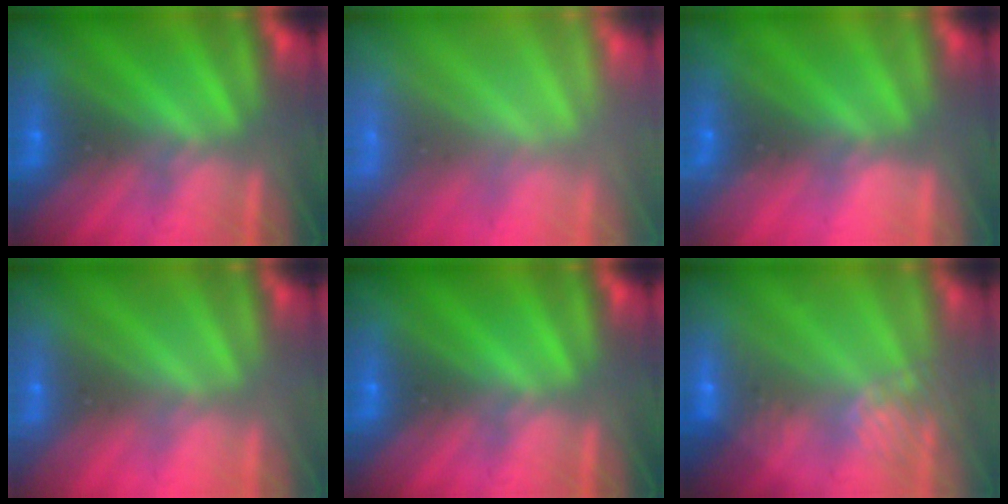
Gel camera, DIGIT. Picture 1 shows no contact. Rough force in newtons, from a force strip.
{"total": 5.9}
{"total": 2.3}
{"total": 2.8}
{"total": 0.0}
{"total": 6.4}